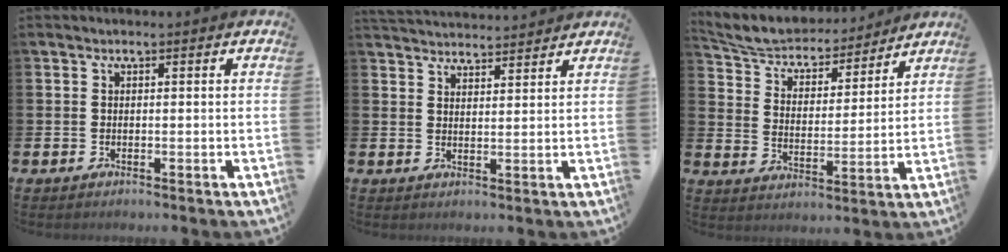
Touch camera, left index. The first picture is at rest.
{"total": 3.7, "force": [3.7, 0.4, -0.2], "torque": [-0.005, -0.023, 0.067]}
{"total": 6.7, "force": [6.4, 1.7, 1.3], "torque": [-0.065, -0.048, 0.111]}